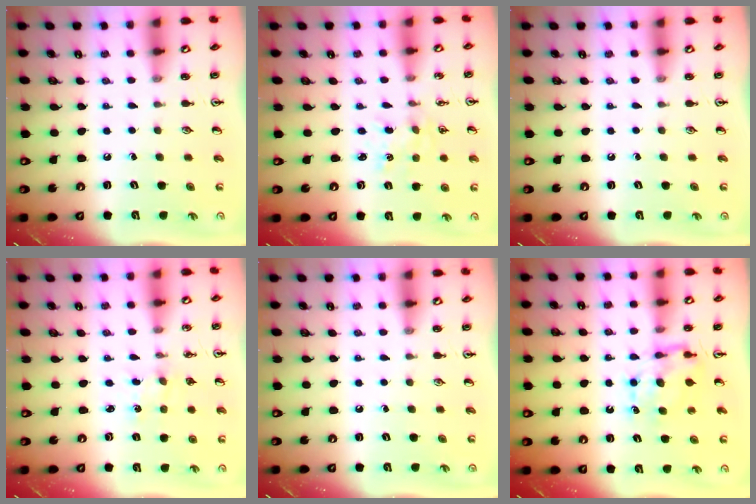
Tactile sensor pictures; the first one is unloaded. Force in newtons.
{"total": 0.5, "press": 0.5, "slide": 0.1}
{"total": 0.0}
{"total": 0.0}
{"total": 0.0}
{"total": 7.1, "press": 7.1, "slide": 0.1}